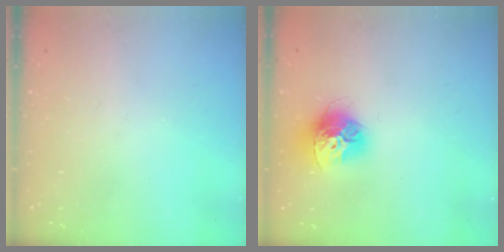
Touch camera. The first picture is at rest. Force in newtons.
{"total": 13.8, "press": 13.8, "slide": 1.3}